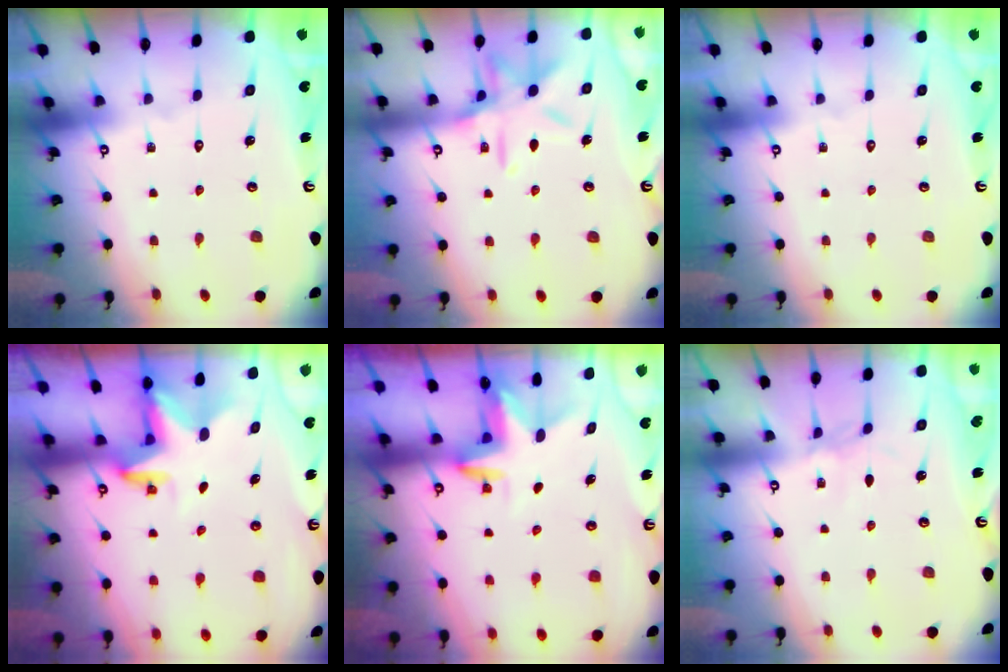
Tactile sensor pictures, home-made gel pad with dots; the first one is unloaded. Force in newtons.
{"total": 11.8, "press": 11.7, "slide": 0.8}
{"total": 0.0}
{"total": 2.8, "press": 2.8, "slide": 0.2}
{"total": 3.2, "press": 3.2, "slide": 0.3}
{"total": 2.8, "press": 2.7, "slide": 0.4}